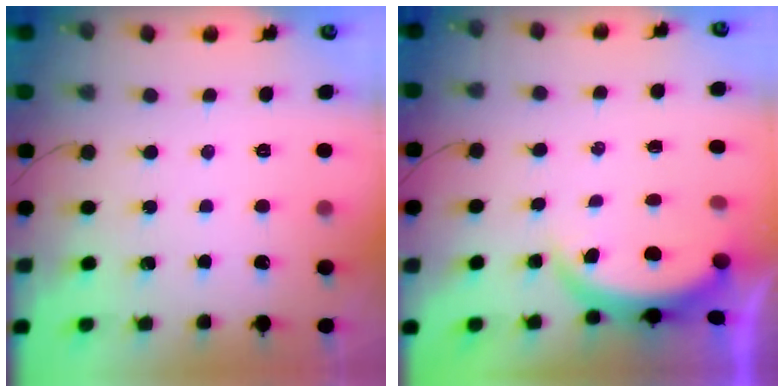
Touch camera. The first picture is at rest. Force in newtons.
{"total": 5.7, "press": 5.7, "slide": 0.4}